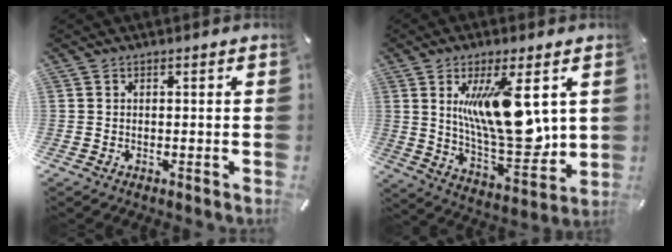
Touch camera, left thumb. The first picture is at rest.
{"total": 18.1, "force": [6.6, 7.0, 15.4], "torque": [-0.256, -0.043, 0.101]}